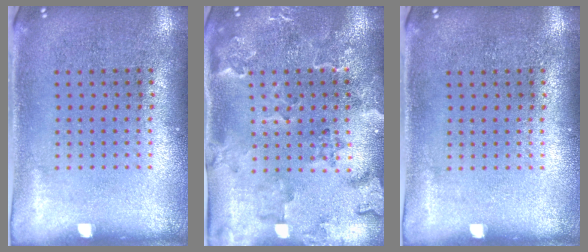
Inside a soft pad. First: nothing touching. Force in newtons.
{"total": 2.4, "press": 2.2, "slide": 1.1}
{"total": 0.0}